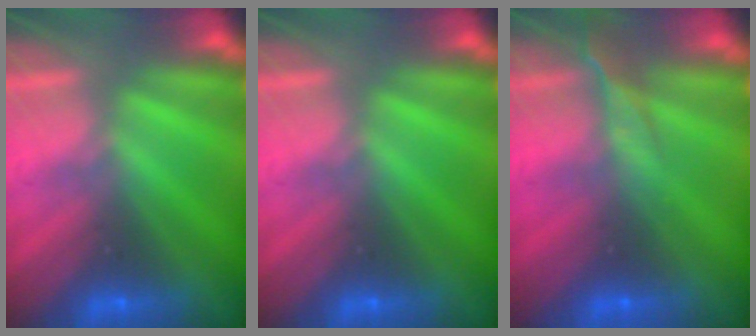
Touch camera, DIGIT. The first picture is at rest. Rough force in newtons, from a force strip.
{"total": 0.0}
{"total": 2.6}